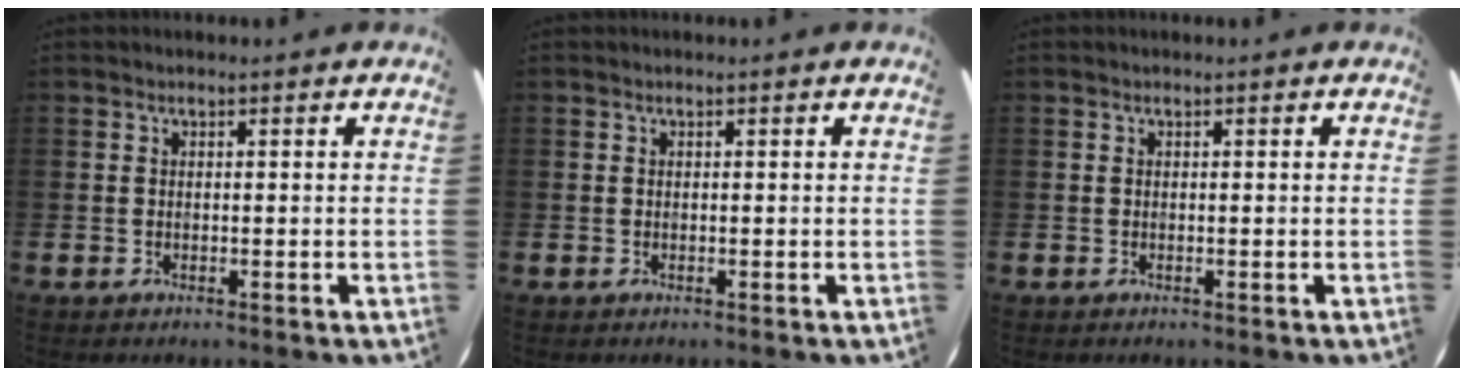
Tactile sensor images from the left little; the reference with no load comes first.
{"total": 0.0}
{"total": 0.0}